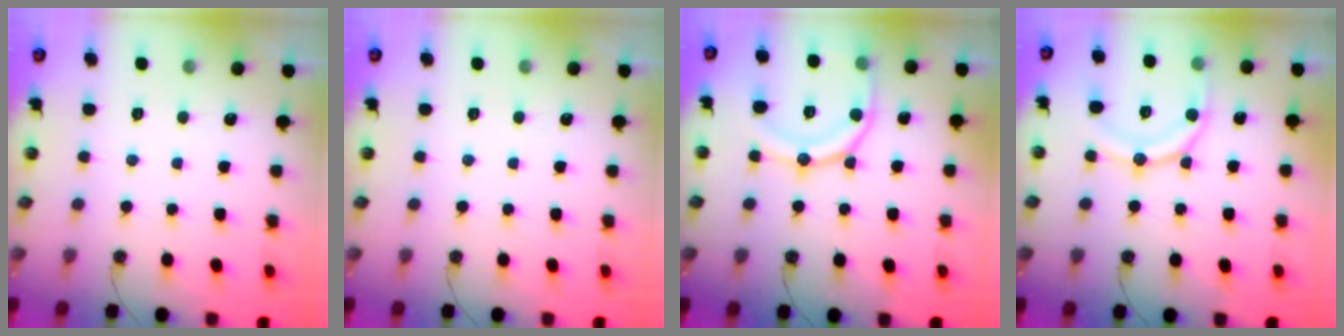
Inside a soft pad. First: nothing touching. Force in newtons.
{"total": 0.0}
{"total": 15.4, "press": 15.3, "slide": 1.6}
{"total": 13.3, "press": 13.2, "slide": 1.6}